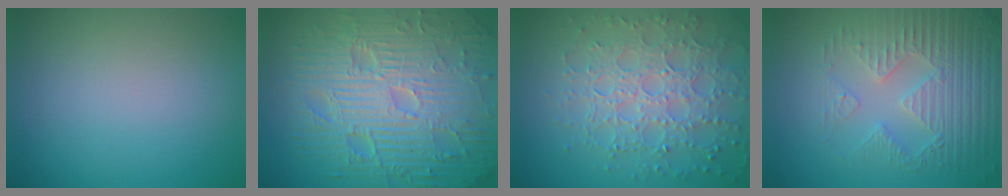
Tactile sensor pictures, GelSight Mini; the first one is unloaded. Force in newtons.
{"total": 12.2, "press": 7.8, "slide": 9.4}
{"total": 7.0, "press": 5.5, "slide": 4.4}
{"total": 4.4, "press": 4.3, "slide": 0.7}